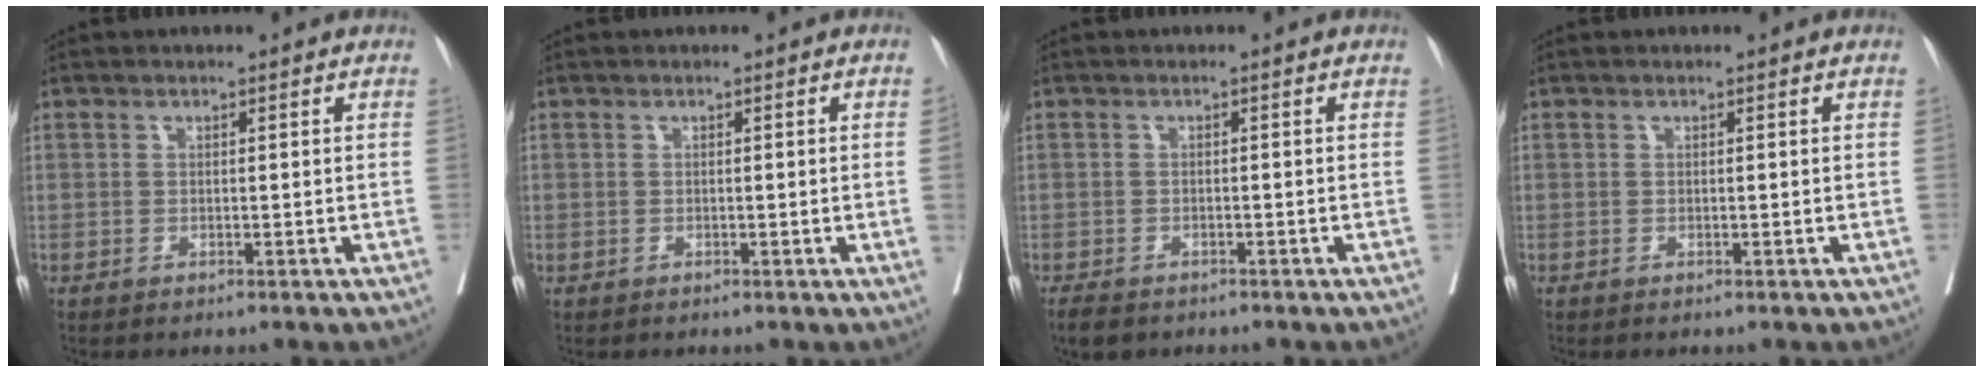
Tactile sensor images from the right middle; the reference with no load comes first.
{"total": 0.8, "force": [0.0, -0.6, 0.5], "torque": [-0.006, 0.000, 0.000]}
{"total": 3.9, "force": [-3.1, 1.8, 1.5], "torque": [-0.023, -0.005, -0.044]}
{"total": 0.0}